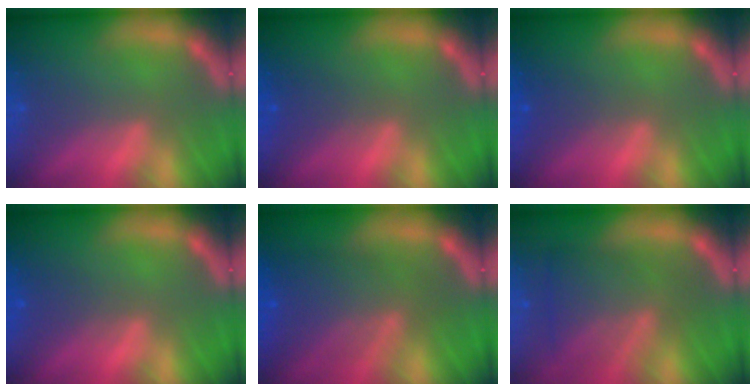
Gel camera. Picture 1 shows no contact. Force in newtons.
{"total": 2.0}
{"total": 2.0}
{"total": 1.9}
{"total": 7.5}
{"total": 7.0}